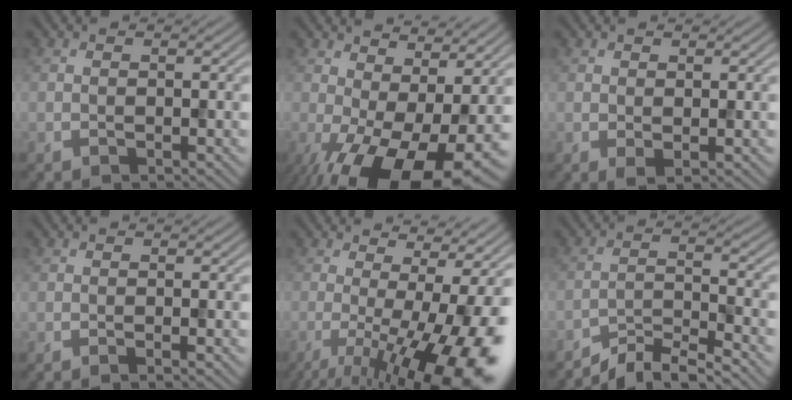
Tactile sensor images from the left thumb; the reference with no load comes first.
{"total": 16.3, "force": [-4.3, 7.0, 14.1], "torque": [-0.238, -0.019, -0.053]}
{"total": 0.9, "force": [0.4, 0.3, 0.8], "torque": [-0.015, -0.002, 0.008]}
{"total": 0.7, "force": [-0.2, 0.0, 0.7], "torque": [-0.012, -0.002, -0.006]}
{"total": 16.6, "force": [-4.2, 4.7, 15.4], "torque": [-0.199, -0.013, -0.055]}
{"total": 4.7, "force": [-4.3, 0.5, 1.8], "torque": [-0.036, 0.001, -0.084]}